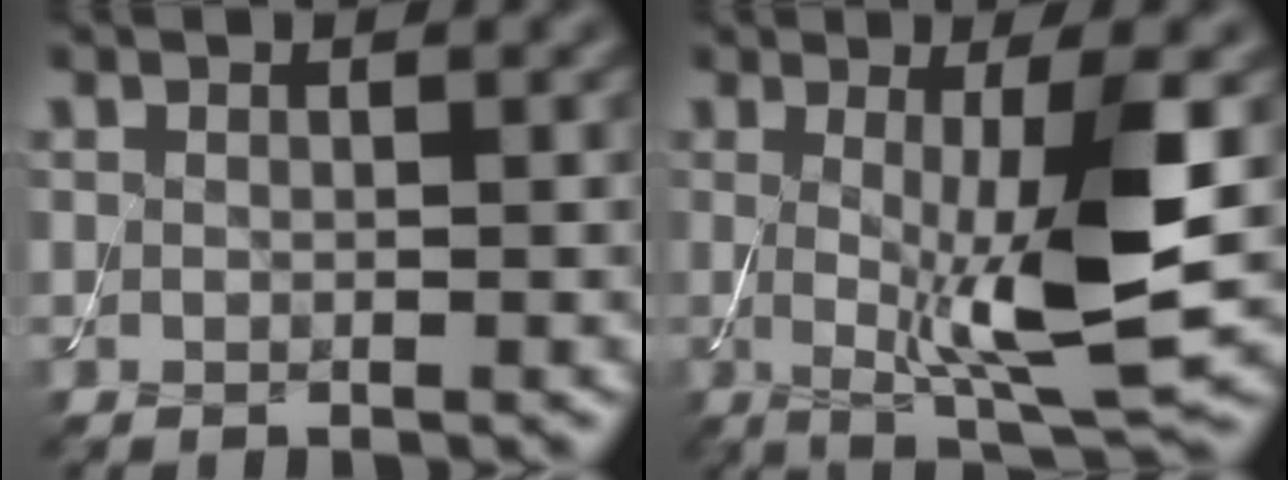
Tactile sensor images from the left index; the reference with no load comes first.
{"total": 8.7, "force": [0.0, 1.6, 8.6], "torque": [-0.132, -0.020, 0.010]}